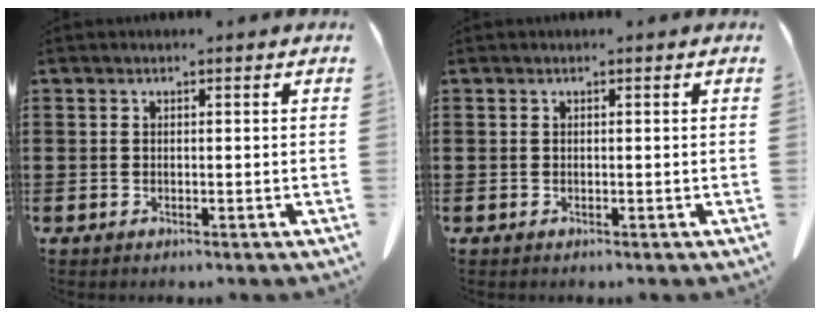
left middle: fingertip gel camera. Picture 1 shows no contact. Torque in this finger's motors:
{"motor_torque": [-0.12, 0.15, 0.00, -0.01]}